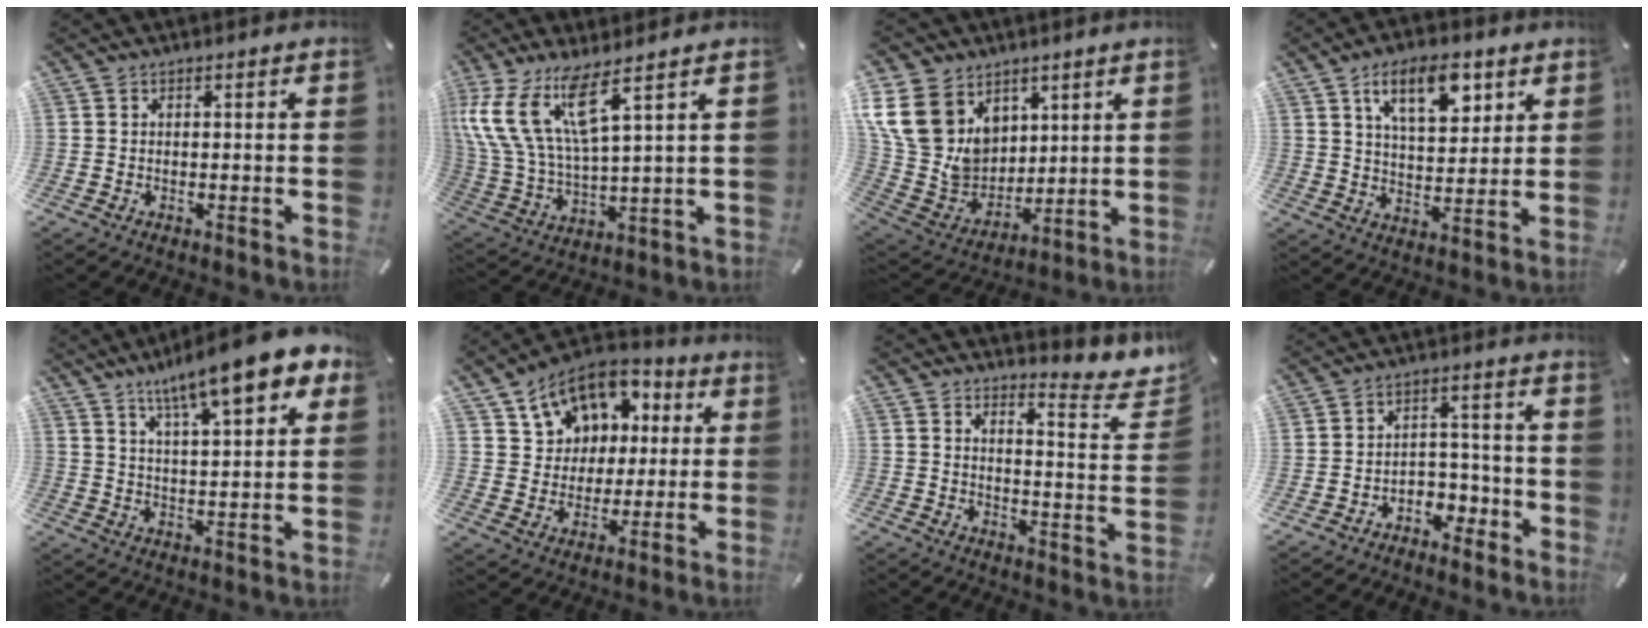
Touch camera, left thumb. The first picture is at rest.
{"total": 14.4, "force": [8.5, 4.7, 10.7], "torque": [-0.262, -0.047, 0.146]}
{"total": 17.1, "force": [7.3, 13.8, 7.0], "torque": [-0.173, -0.045, 0.143]}
{"total": 12.7, "force": [6.8, 6.3, 8.7], "torque": [-0.131, -0.020, 0.116]}
{"total": 15.1, "force": [10.6, 3.6, 10.1], "torque": [-0.171, -0.050, 0.174]}
{"total": 12.5, "force": [5.9, 10.3, 4.1], "torque": [-0.082, -0.030, 0.115]}
{"total": 7.4, "force": [6.8, 2.3, 2.1], "torque": [-0.027, -0.070, 0.113]}
{"total": 4.9, "force": [-2.7, 3.9, 1.3], "torque": [-0.014, 0.009, -0.051]}